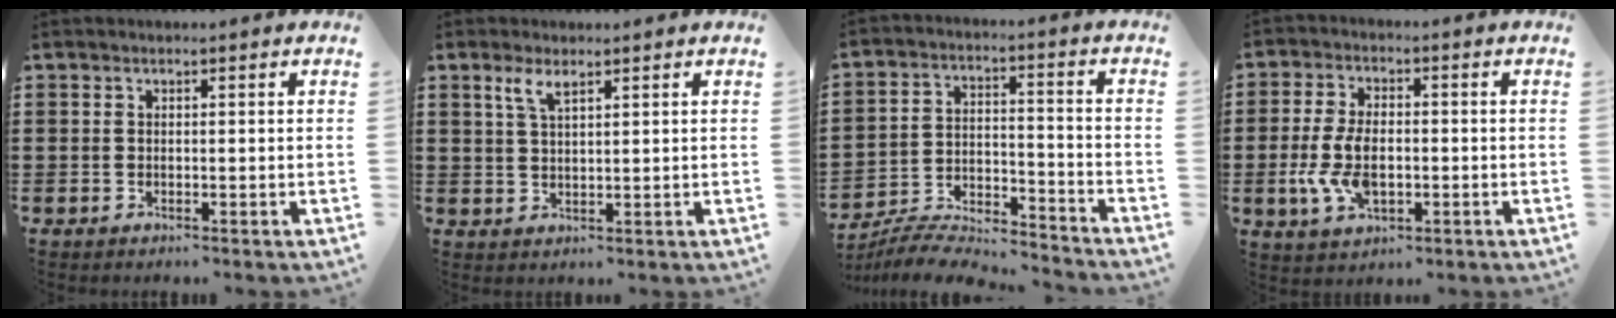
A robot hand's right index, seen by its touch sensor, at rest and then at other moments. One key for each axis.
{"total": 3.1, "fx": 1.9, "fy": 0.9, "fz": 2.2, "tx": -0.049, "ty": 0.004, "tz": 0.034}
{"total": 6.5, "fx": -6.4, "fy": 0.7, "fz": 1.1, "tx": -0.027, "ty": 0.002, "tz": -0.129}
{"total": 7.5, "fx": -1.4, "fy": 4.0, "fz": 6.2, "tx": -0.142, "ty": 0.000, "tz": -0.029}